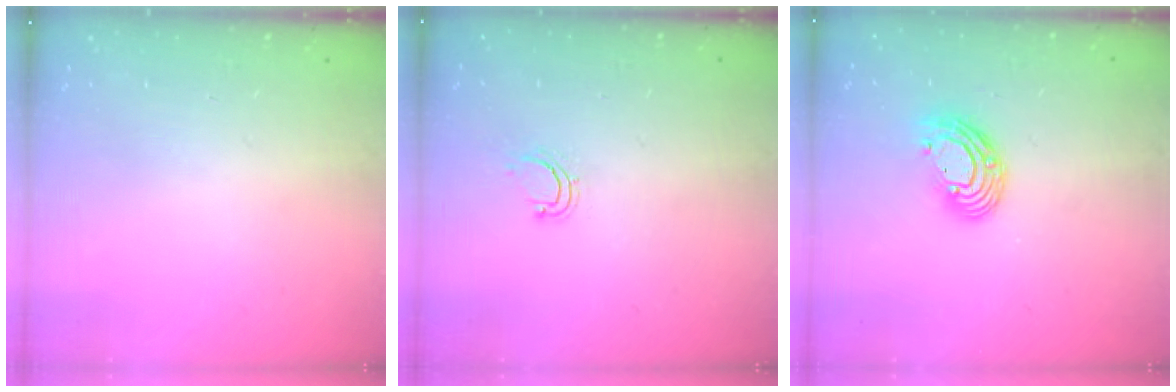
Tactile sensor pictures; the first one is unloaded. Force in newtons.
{"total": 4.2, "press": 4.1, "slide": 0.8}
{"total": 9.8, "press": 9.8, "slide": 0.6}